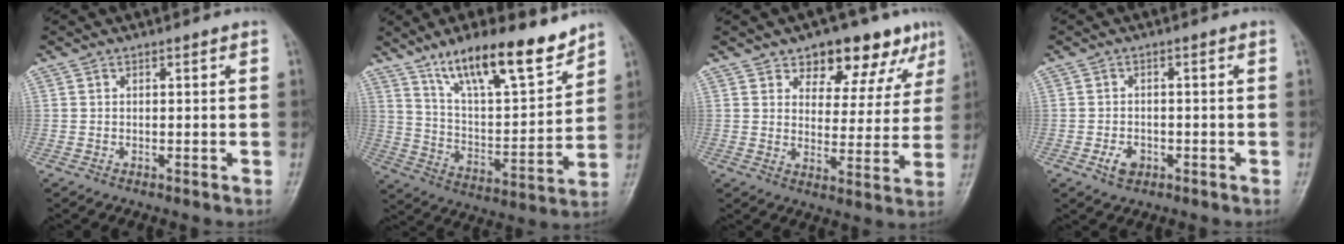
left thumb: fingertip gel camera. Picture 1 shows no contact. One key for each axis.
{"total": 17.8, "fx": 12.8, "fy": 5.0, "fz": 11.4, "tx": -0.156, "ty": -0.072, "tz": 0.226}
{"total": 13.2, "fx": 8.5, "fy": 7.2, "fz": 7.1, "tx": -0.032, "ty": -0.037, "tz": 0.114}
{"total": 3.1, "fx": -1.4, "fy": 2.1, "fz": 1.7, "tx": -0.026, "ty": 0.006, "tz": -0.022}